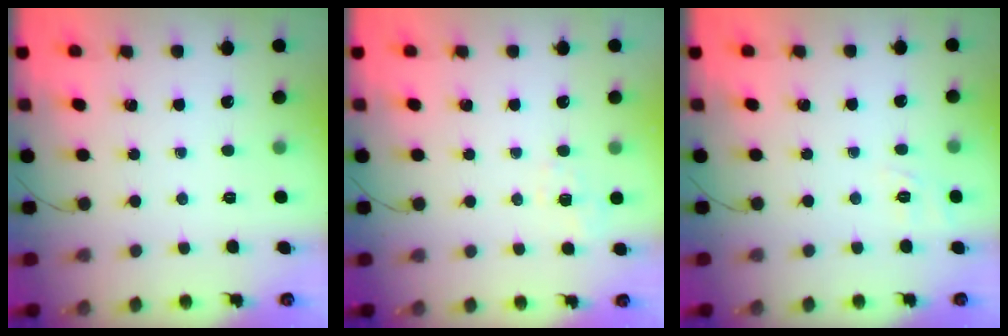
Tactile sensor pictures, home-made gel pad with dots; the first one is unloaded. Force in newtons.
{"total": 3.8, "press": 3.4, "slide": 1.6}
{"total": 2.3, "press": 1.3, "slide": 1.9}